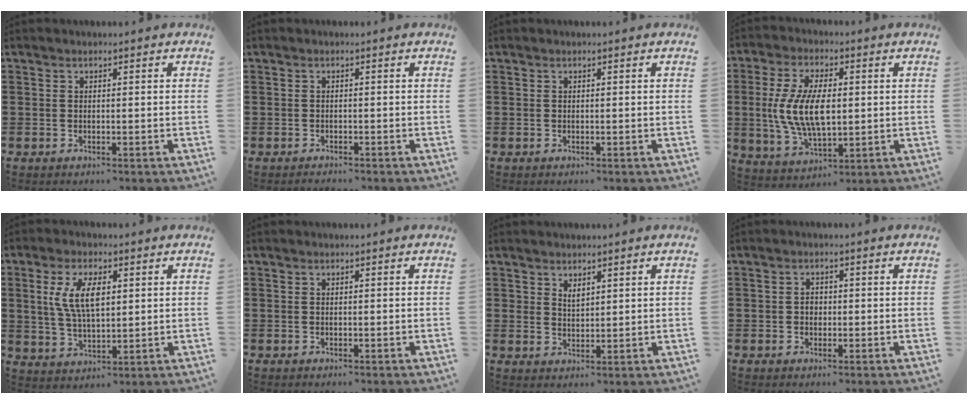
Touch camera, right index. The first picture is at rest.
{"total": 0.8, "force": [-0.8, -0.1, -0.1], "torque": [0.000, -0.001, -0.017]}
{"total": 0.0}
{"total": 9.7, "force": [0.4, 4.4, 8.6], "torque": [-0.192, 0.002, 0.001]}
{"total": 7.2, "force": [2.1, 3.0, 6.2], "torque": [-0.136, 0.008, 0.034]}
{"total": 0.0}
{"total": 1.8, "force": [1.5, 0.8, 0.4], "torque": [-0.001, 0.000, 0.027]}
{"total": 1.0, "force": [0.0, 0.8, 0.7], "torque": [-0.013, 0.004, 0.000]}